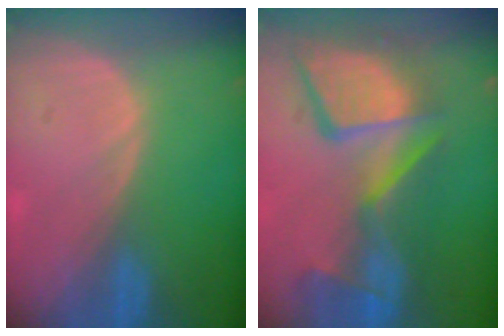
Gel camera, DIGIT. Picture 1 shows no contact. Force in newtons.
{"total": 13.6, "press": 11.1, "slide": 7.8}